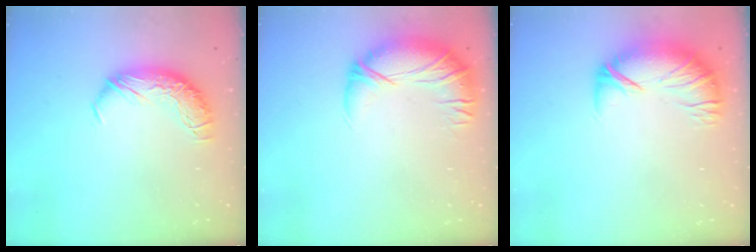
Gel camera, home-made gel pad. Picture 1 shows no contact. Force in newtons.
{"total": 2.9, "press": 0.1, "slide": 2.9}
{"total": 2.8, "press": 1.6, "slide": 2.2}